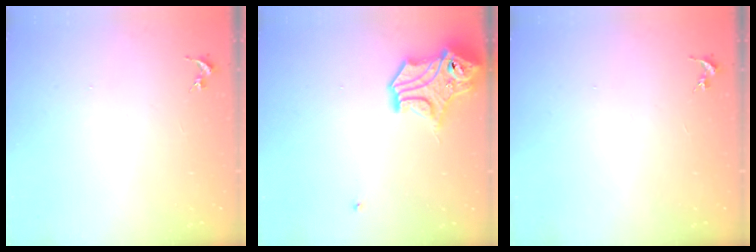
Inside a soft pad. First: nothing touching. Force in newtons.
{"total": 14.1, "press": 14.0, "slide": 1.9}
{"total": 0.0}